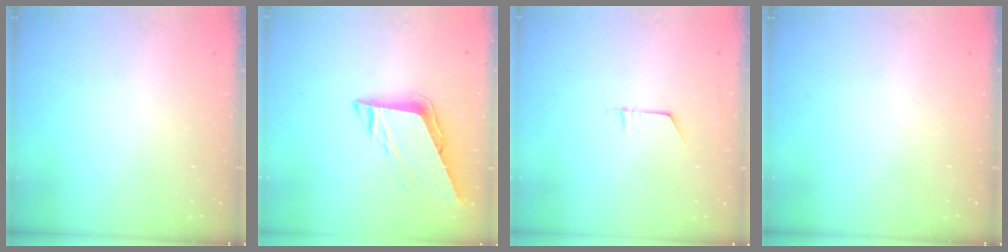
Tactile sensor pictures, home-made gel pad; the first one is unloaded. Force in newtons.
{"total": 8.3, "press": 8.2, "slide": 0.4}
{"total": 5.7, "press": 5.7, "slide": 0.5}
{"total": 0.0}